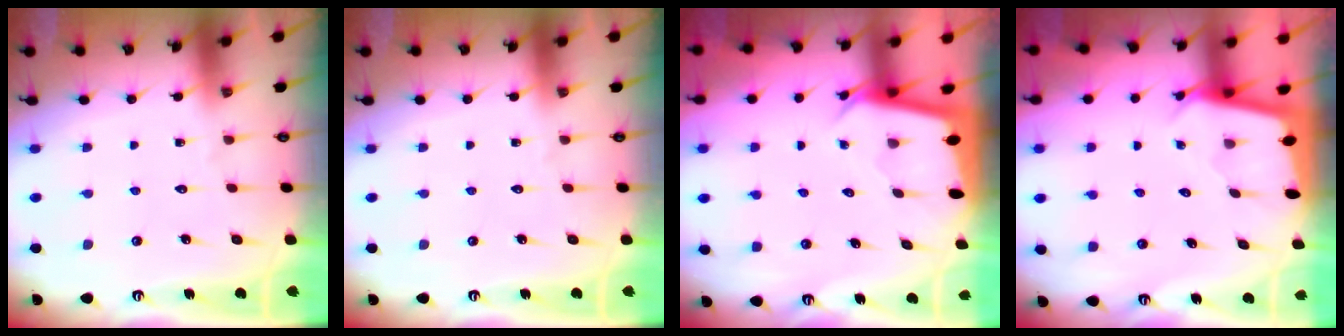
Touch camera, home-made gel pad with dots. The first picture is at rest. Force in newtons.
{"total": 0.0}
{"total": 2.5, "press": 2.5, "slide": 0.0}
{"total": 2.5, "press": 2.5, "slide": 0.1}